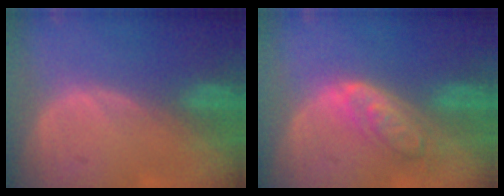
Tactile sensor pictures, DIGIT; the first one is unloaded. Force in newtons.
{"total": 6.3, "press": 5.6, "slide": 2.9}